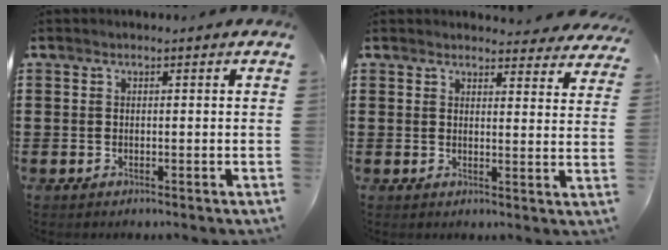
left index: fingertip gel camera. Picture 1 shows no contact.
{"total": 3.6, "force": [3.6, 0.4, 0.6], "torque": [-0.008, -0.018, 0.063]}